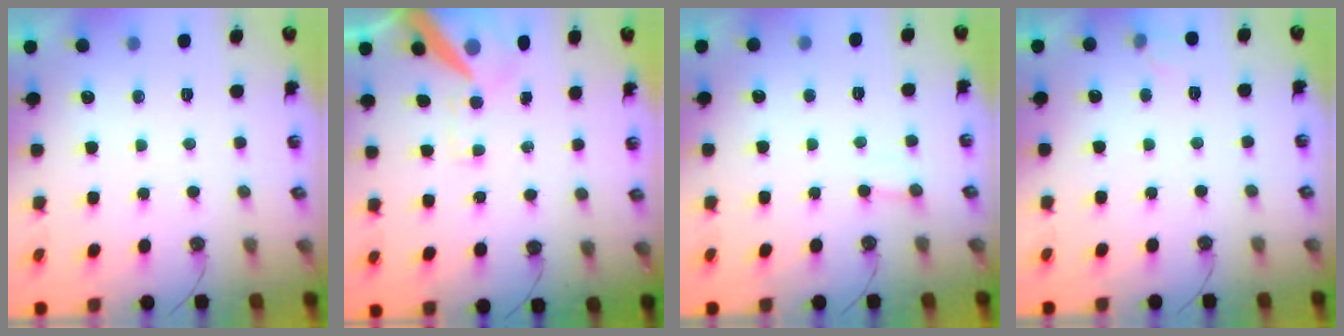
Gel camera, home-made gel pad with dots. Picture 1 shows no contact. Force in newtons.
{"total": 16.1, "press": 16.0, "slide": 2.3}
{"total": 2.1, "press": 2.1, "slide": 0.2}
{"total": 5.9, "press": 5.8, "slide": 0.6}